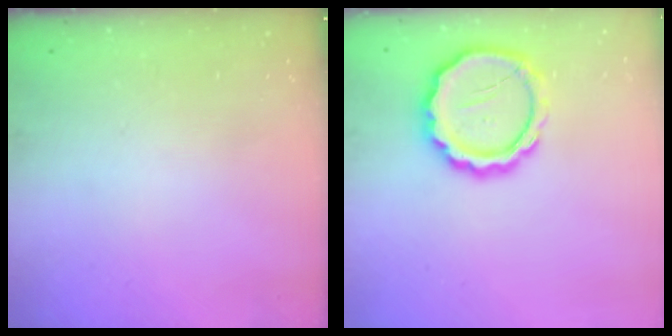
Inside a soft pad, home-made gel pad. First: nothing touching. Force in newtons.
{"total": 13.2, "press": 13.0, "slide": 2.0}